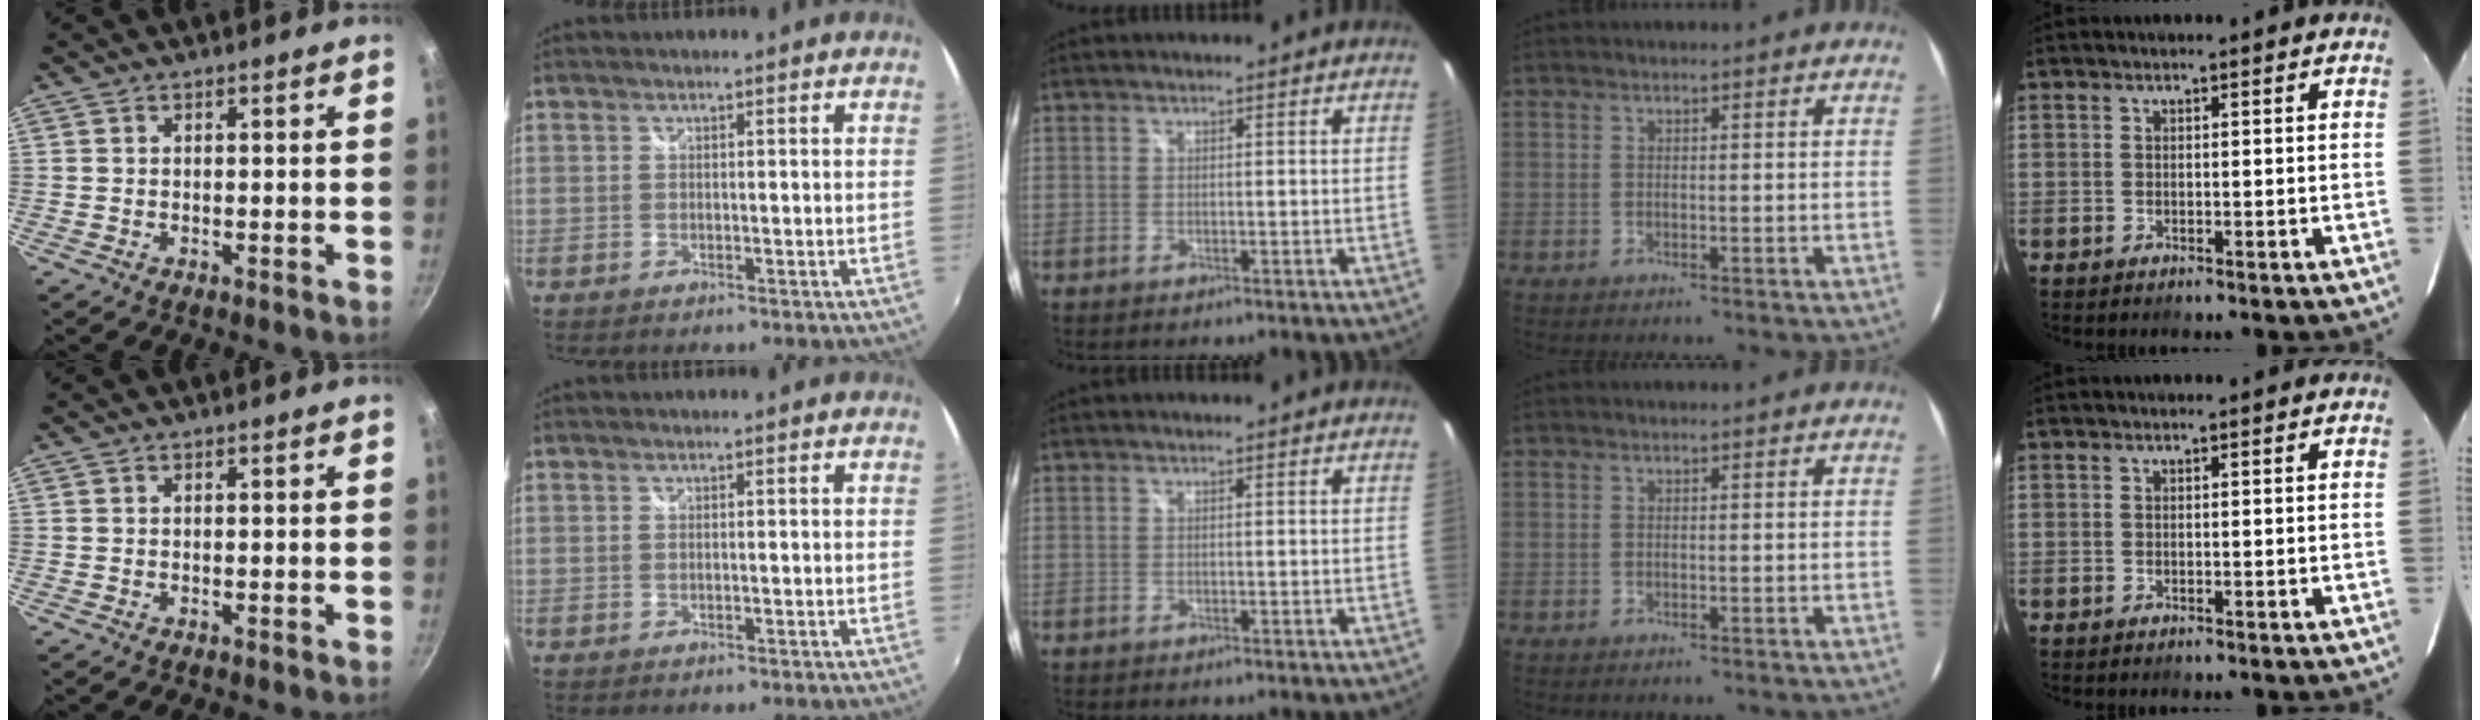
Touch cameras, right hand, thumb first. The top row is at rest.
{}